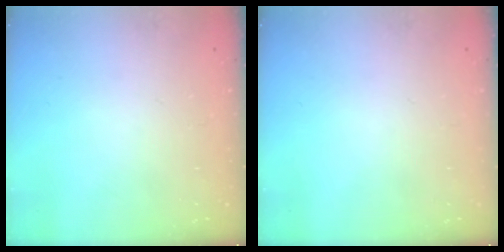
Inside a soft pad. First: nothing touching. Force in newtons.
{"total": 0.0}